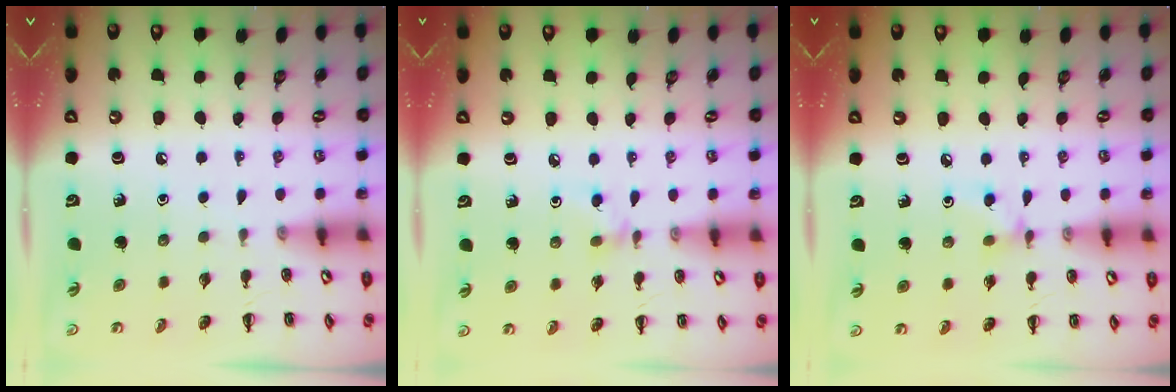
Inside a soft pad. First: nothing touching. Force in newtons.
{"total": 4.9, "press": 4.6, "slide": 1.6}
{"total": 3.9, "press": 3.8, "slide": 0.8}